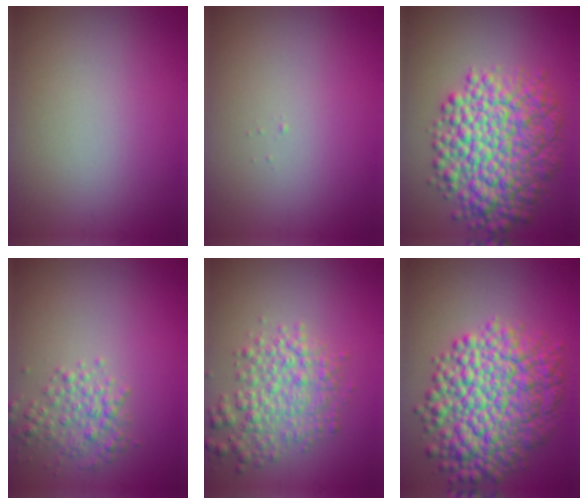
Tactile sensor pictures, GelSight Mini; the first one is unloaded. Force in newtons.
{"total": 0.0}
{"total": 9.5, "press": 9.5, "slide": 0.2}
{"total": 2.8, "press": 2.8, "slide": 0.1}
{"total": 4.5, "press": 4.5, "slide": 0.1}
{"total": 10.2, "press": 10.2, "slide": 0.2}